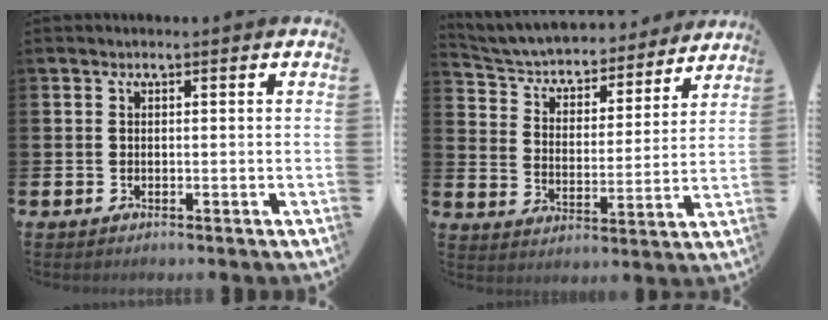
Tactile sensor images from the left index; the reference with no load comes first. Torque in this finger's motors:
{"motor_torque": [1.27, -0.87, 0.47, 0.14]}